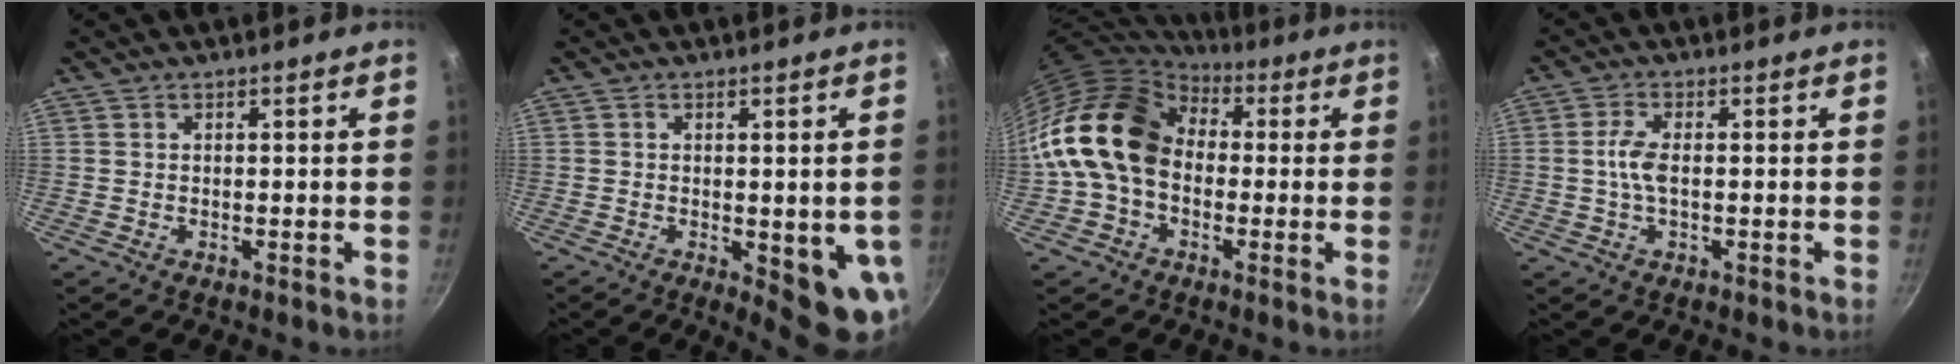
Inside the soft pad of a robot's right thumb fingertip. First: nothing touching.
{"total": 9.9, "force": [-1.9, 3.5, 9.1], "torque": [-0.085, -0.007, -0.016]}
{"total": 17.7, "force": [0.7, 13.2, 11.8], "torque": [-0.201, 0.038, -0.003]}
{"total": 4.9, "force": [-0.4, 1.9, 4.5], "torque": [-0.102, 0.010, -0.013]}